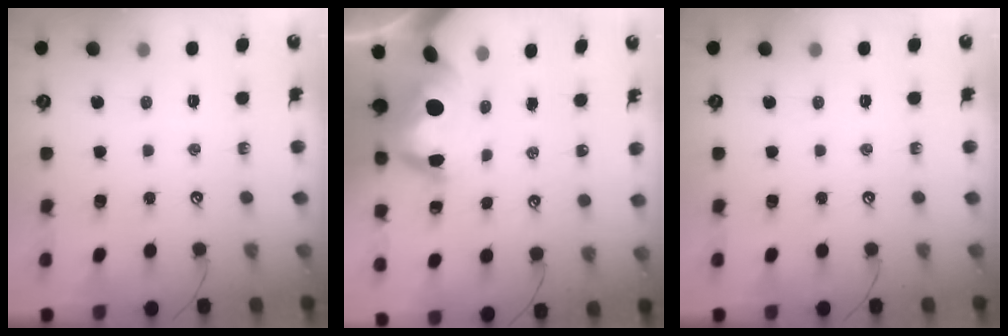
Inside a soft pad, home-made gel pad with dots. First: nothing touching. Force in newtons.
{"total": 9.7, "press": 9.6, "slide": 1.1}
{"total": 0.0}